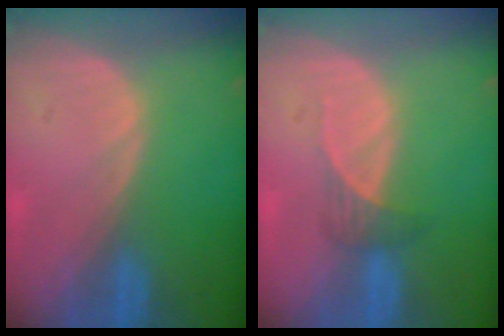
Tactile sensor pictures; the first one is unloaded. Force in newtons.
{"total": 2.1, "press": 1.9, "slide": 0.9}